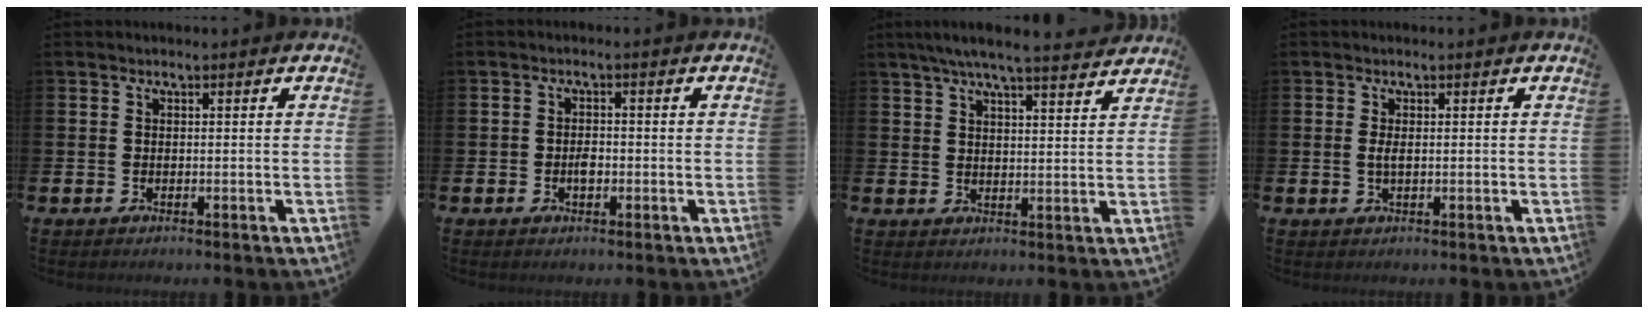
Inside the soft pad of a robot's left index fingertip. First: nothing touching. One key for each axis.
{"total": 1.9, "fx": -0.5, "fy": 1.2, "fz": 1.4, "tx": -0.010, "ty": -0.004, "tz": -0.013}
{"total": 6.3, "fx": 5.9, "fy": 0.1, "fz": 2.2, "tx": -0.047, "ty": -0.028, "tz": 0.103}
{"total": 1.1, "fx": 0.1, "fy": 0.3, "fz": 1.1, "tx": -0.014, "ty": -0.001, "tz": -0.001}